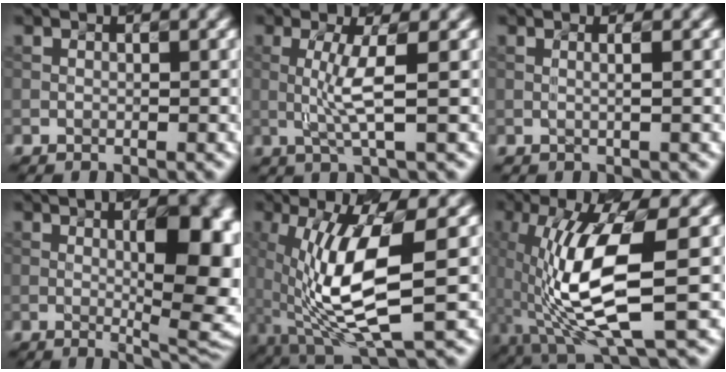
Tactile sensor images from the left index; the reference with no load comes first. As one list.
[{"total": 3.1, "force": [-0.1, 0.1, 3.1], "torque": [-0.072, 0.002, 0.012]}, {"total": 1.4, "force": [0.2, 0.4, 1.3], "torque": [-0.015, 0.008, -0.009]}, {"total": 10.5, "force": [0.4, 3.0, 10.1], "torque": [-0.098, 0.013, 0.017]}, {"total": 8.9, "force": [-0.4, 2.5, 8.5], "torque": [-0.177, -0.005, 0.006]}, {"total": 9.8, "force": [-1.7, 2.6, 9.3], "torque": [-0.190, 0.004, -0.021]}]